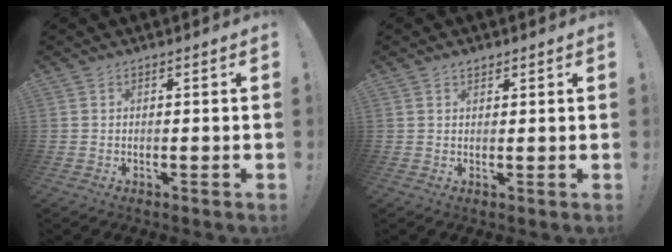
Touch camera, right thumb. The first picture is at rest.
{"total": 1.6, "force": [1.2, 0.9, 0.5], "torque": [0.001, -0.007, 0.021]}